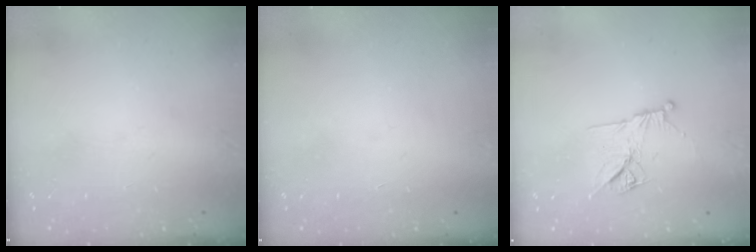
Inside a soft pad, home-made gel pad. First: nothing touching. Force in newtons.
{"total": 1.6, "press": 1.6, "slide": 0.1}
{"total": 9.9, "press": 9.8, "slide": 1.2}